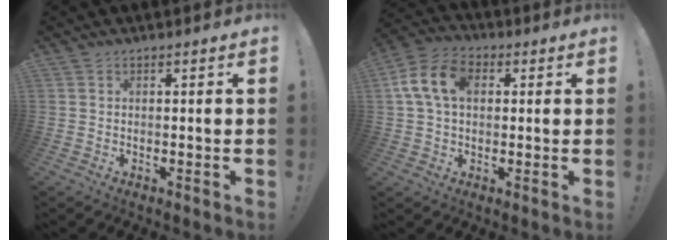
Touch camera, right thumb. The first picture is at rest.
{"total": 12.3, "force": [2.9, 8.5, 8.5], "torque": [-0.159, 0.015, 0.055]}